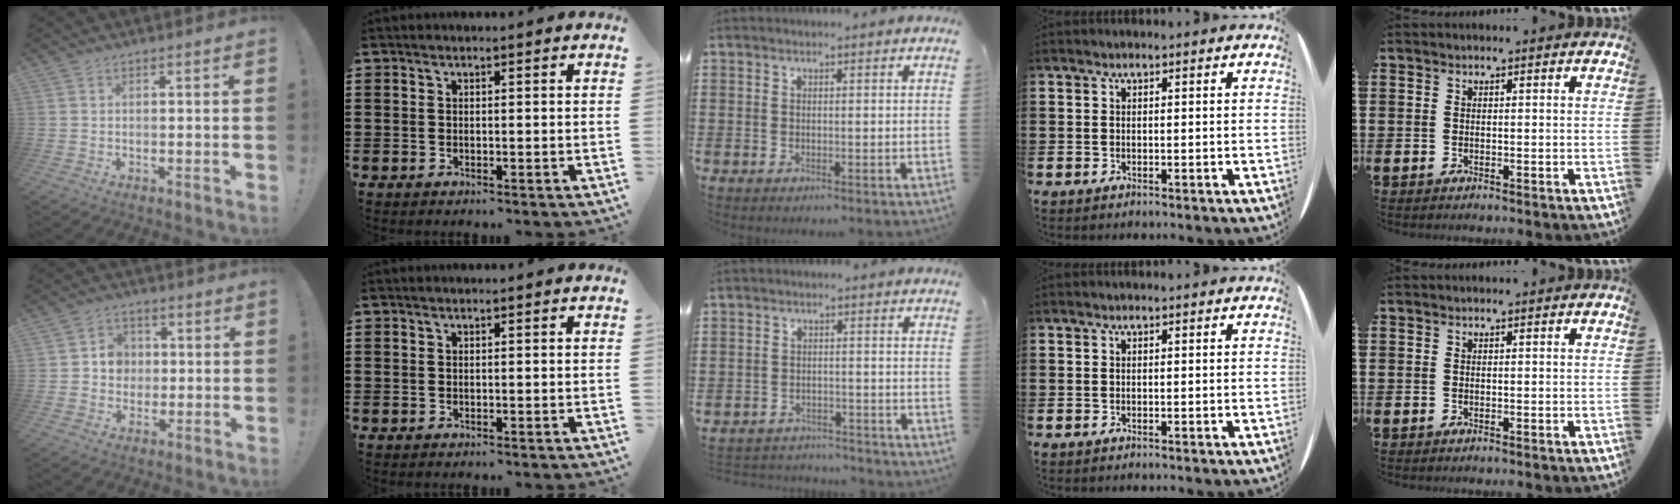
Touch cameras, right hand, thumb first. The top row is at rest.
{"thumb": {"total": 6.5, "force": [0.4, 6.1, 2.2], "torque": [-0.038, 0.009, 0.013]}, "middle": {"total": 3.1, "force": [-3.0, 0.5, -0.4], "torque": [-0.002, 0.000, -0.068]}}